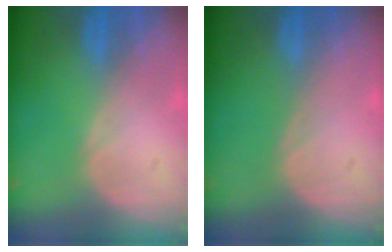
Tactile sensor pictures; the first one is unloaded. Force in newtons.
{"total": 0.0}